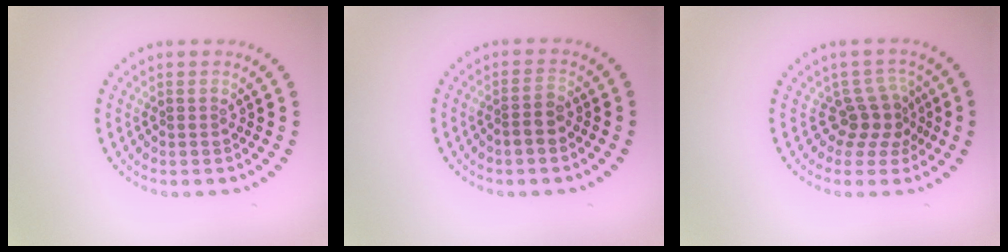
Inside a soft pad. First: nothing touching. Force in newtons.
{"total": 1.8, "press": 1.6, "slide": 0.8}
{"total": 2.9, "press": 2.0, "slide": 2.1}